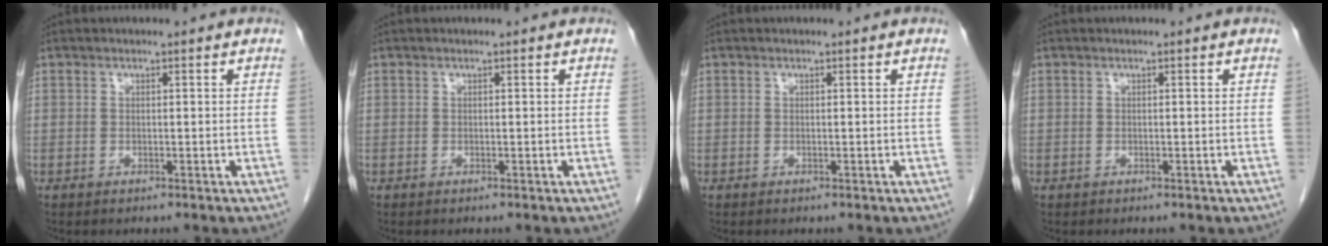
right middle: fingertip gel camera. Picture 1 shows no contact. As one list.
[{"total": 0.0}, {"total": 0.0}, {"total": 0.0}]